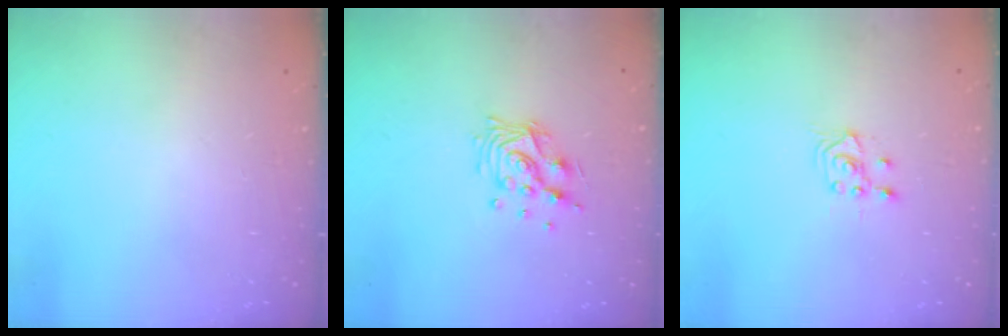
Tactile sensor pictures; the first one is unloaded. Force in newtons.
{"total": 10.9, "press": 10.8, "slide": 0.9}
{"total": 2.5, "press": 2.4, "slide": 0.7}